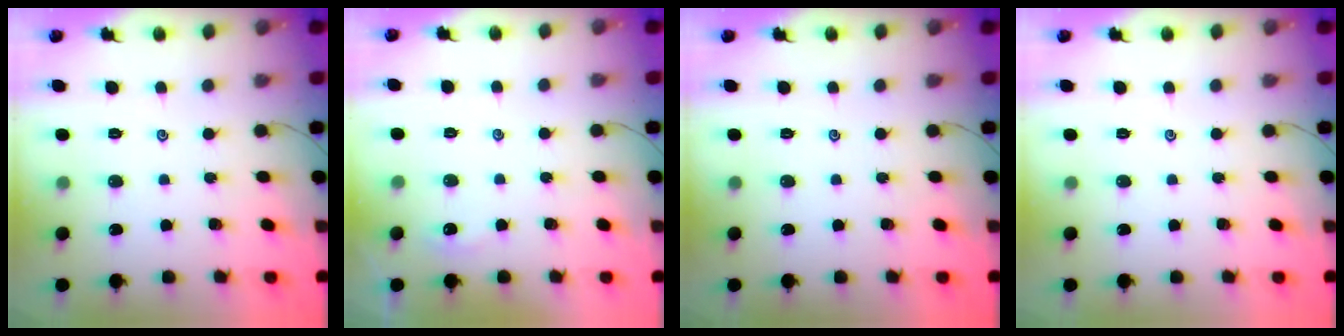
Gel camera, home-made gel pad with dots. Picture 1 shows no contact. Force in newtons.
{"total": 2.7, "press": 2.7, "slide": 0.3}
{"total": 0.0}
{"total": 0.0}